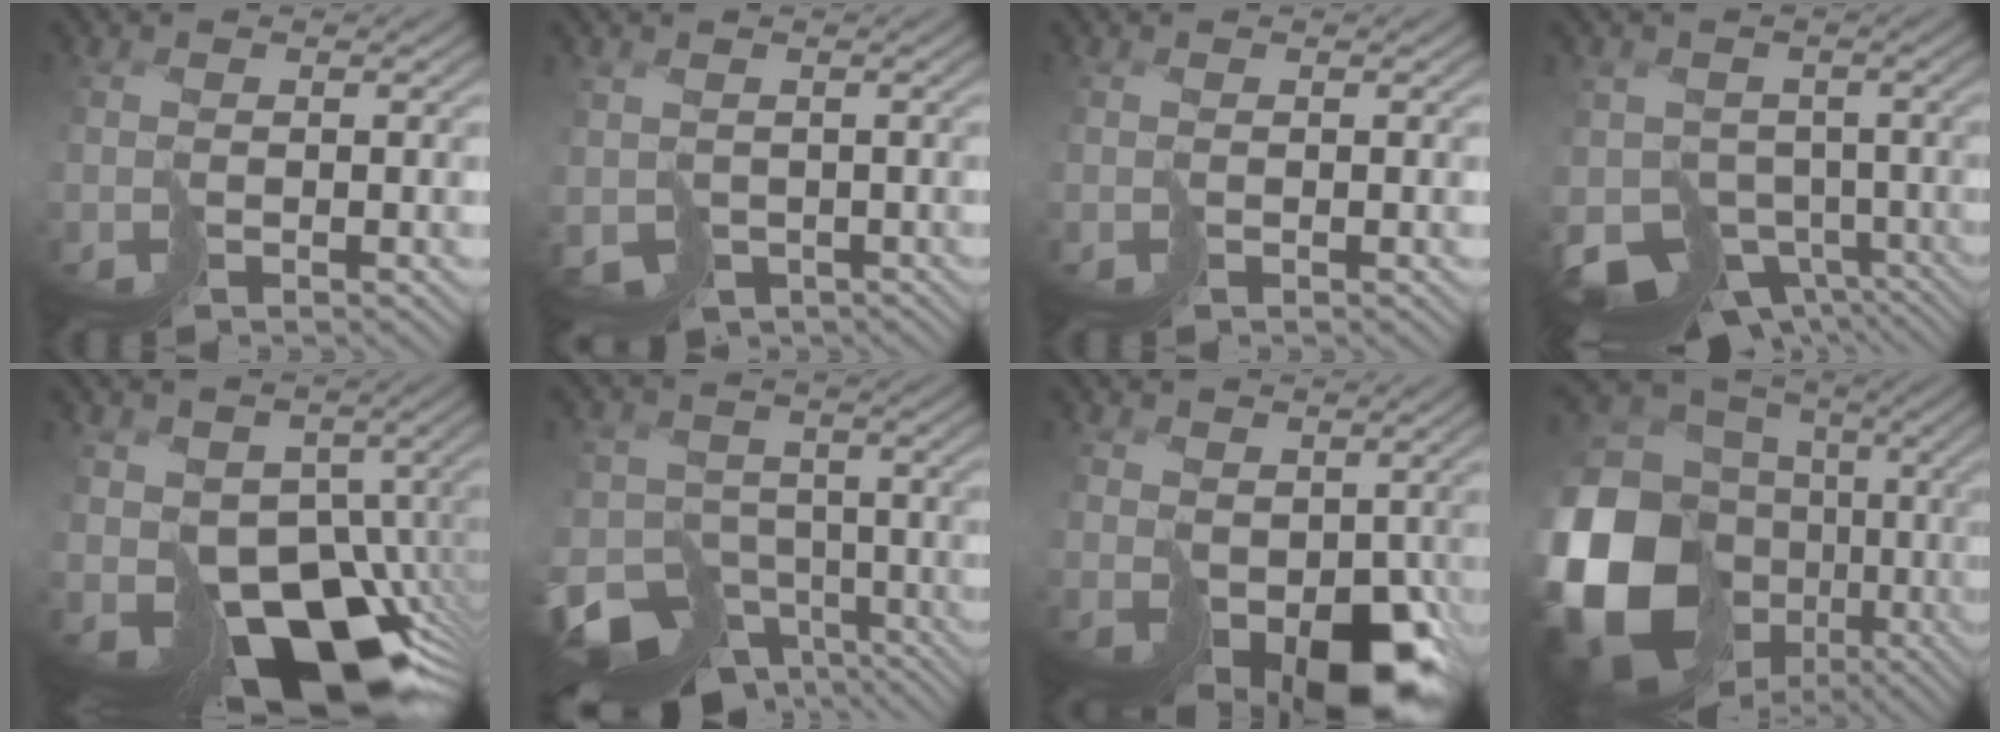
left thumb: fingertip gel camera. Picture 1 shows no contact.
{"total": 2.9, "force": [-0.7, 2.7, 0.9], "torque": [-0.022, -0.026, -0.007]}
{"total": 0.0}
{"total": 8.2, "force": [-3.4, 6.3, 4.0], "torque": [-0.086, -0.024, -0.052]}
{"total": 13.7, "force": [-4.5, 9.1, 9.1], "torque": [-0.165, -0.033, -0.056]}
{"total": 12.7, "force": [-8.0, 8.1, 5.6], "torque": [-0.138, -0.044, -0.104]}
{"total": 9.1, "force": [-0.8, 6.1, 6.7], "torque": [-0.125, -0.041, 0.008]}
{"total": 20.6, "force": [-3.7, 17.4, 10.4], "torque": [-0.282, -0.039, -0.074]}